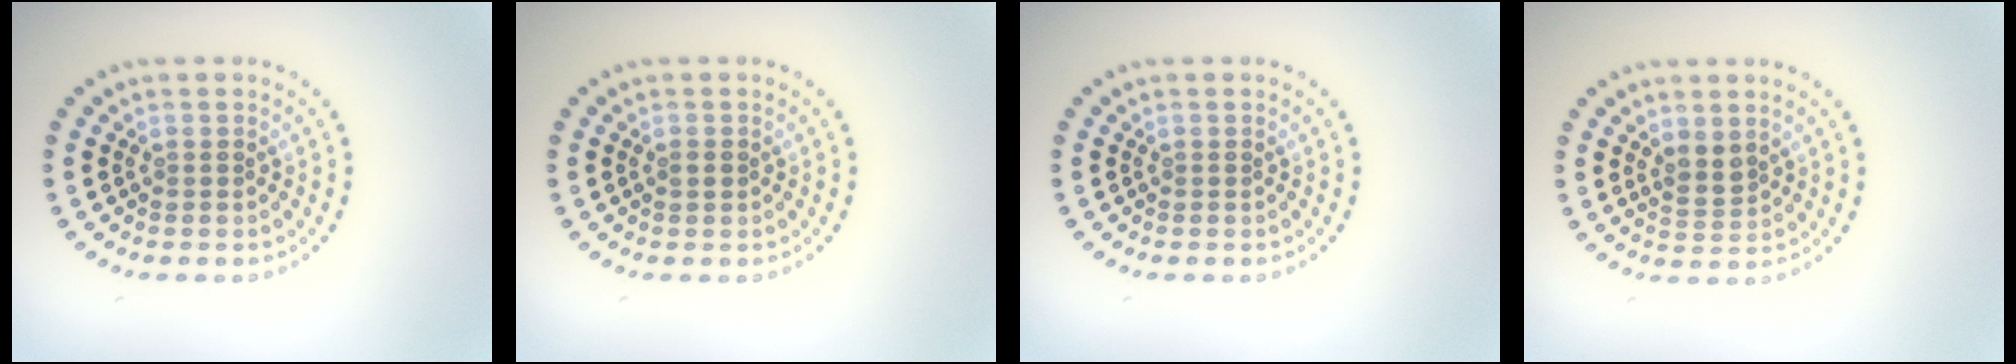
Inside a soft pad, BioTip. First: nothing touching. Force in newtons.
{"total": 0.9, "press": 0.9, "slide": 0.1}
{"total": 0.0}
{"total": 1.7, "press": 1.6, "slide": 0.7}